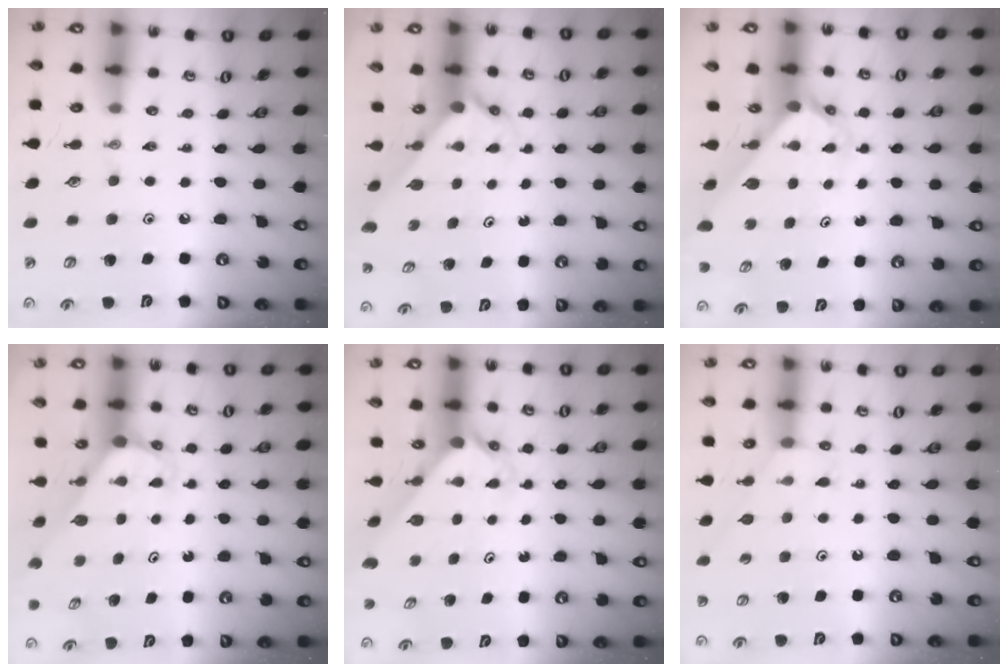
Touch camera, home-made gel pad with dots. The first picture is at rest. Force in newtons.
{"total": 1.7, "press": 1.7, "slide": 0.1}
{"total": 2.4, "press": 2.4, "slide": 0.2}
{"total": 3.1, "press": 3.1, "slide": 0.0}
{"total": 2.4, "press": 2.4, "slide": 0.2}
{"total": 5.1, "press": 5.1, "slide": 0.5}